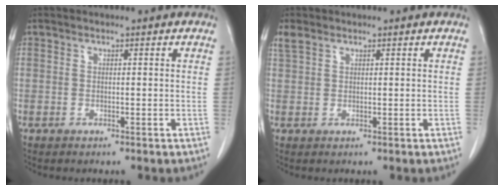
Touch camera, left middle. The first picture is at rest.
{"total": 1.6, "force": [1.2, 0.8, 0.7], "torque": [-0.023, 0.014, 0.030]}